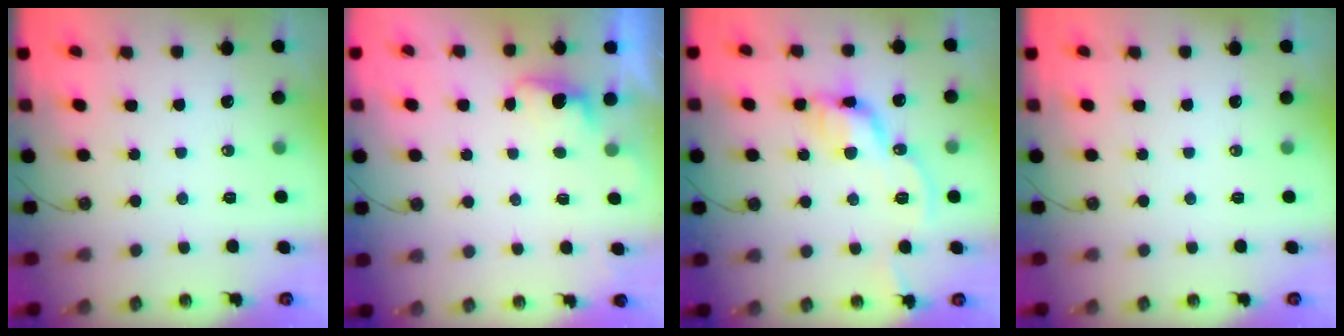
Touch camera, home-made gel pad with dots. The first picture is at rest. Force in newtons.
{"total": 1.2, "press": 1.0, "slide": 0.8}
{"total": 11.7, "press": 11.7, "slide": 1.2}
{"total": 0.0}